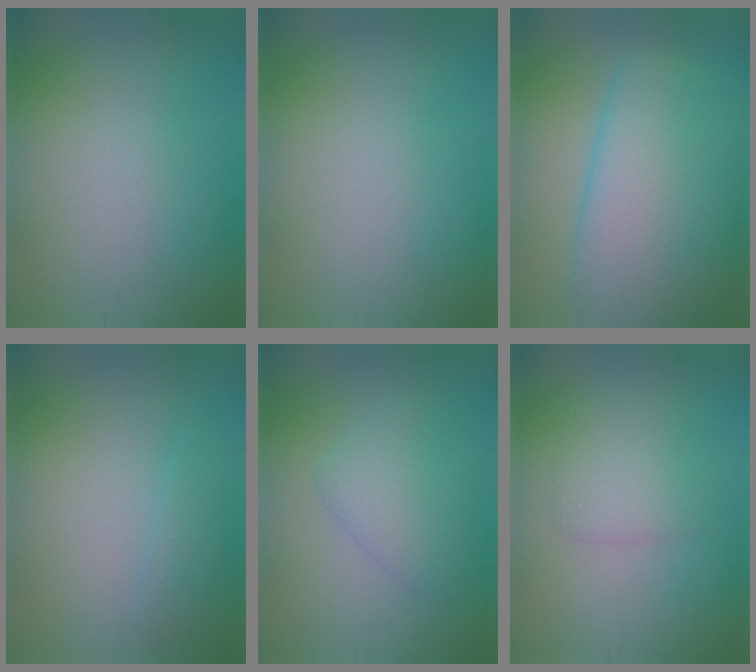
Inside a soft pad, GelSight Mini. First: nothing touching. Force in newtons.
{"total": 0.0}
{"total": 9.5, "press": 9.5, "slide": 0.2}
{"total": 1.4, "press": 1.4, "slide": 0.0}
{"total": 3.3, "press": 3.3, "slide": 0.1}
{"total": 2.5, "press": 2.5, "slide": 0.3}